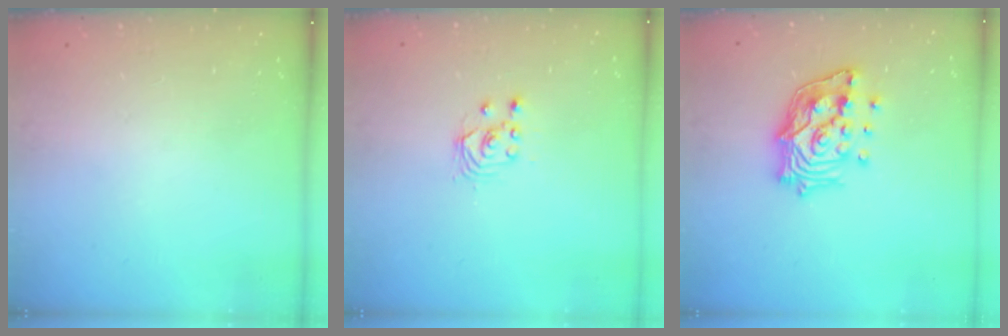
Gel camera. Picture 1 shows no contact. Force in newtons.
{"total": 2.5, "press": 2.5, "slide": 0.2}
{"total": 14.8, "press": 14.7, "slide": 1.6}